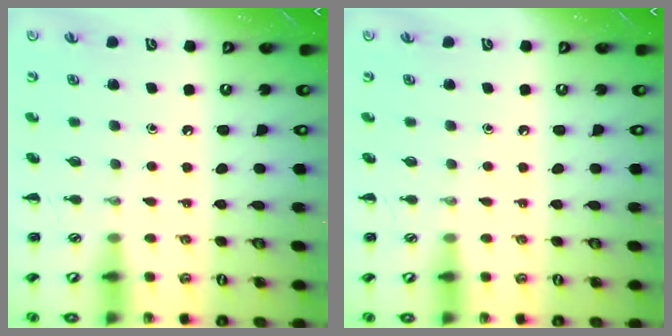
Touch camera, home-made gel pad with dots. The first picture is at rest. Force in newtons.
{"total": 0.0}